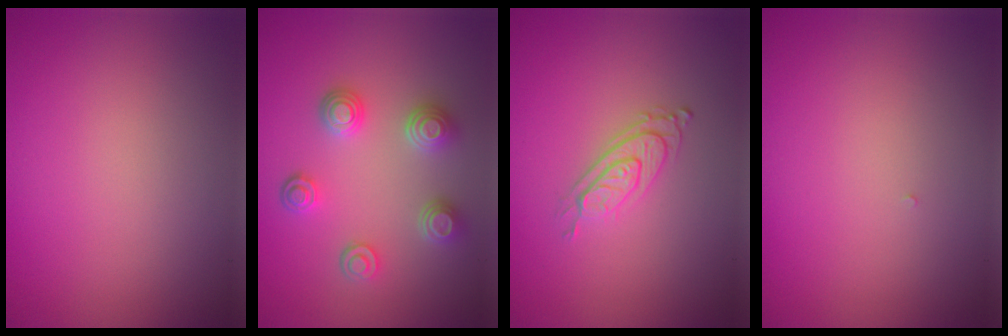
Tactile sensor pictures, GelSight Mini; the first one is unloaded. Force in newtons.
{"total": 3.7, "press": 3.2, "slide": 1.8}
{"total": 2.8, "press": 2.0, "slide": 1.9}
{"total": 0.0}